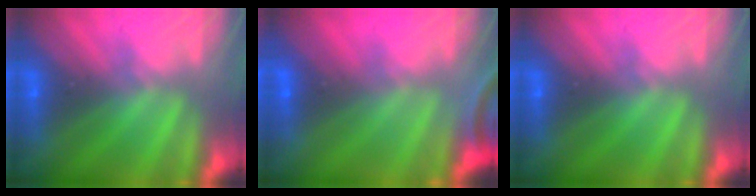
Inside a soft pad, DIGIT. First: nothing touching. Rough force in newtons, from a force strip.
{"total": 6.9}
{"total": 0.0}